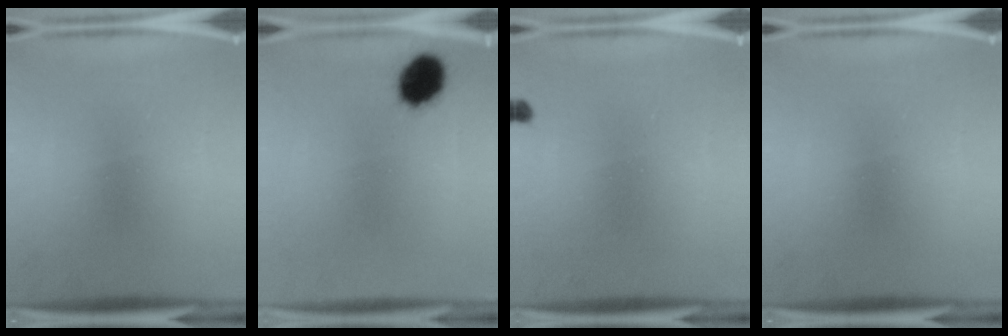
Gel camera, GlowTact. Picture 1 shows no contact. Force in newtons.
{"total": 8.0}
{"total": 0.8}
{"total": 0.0}